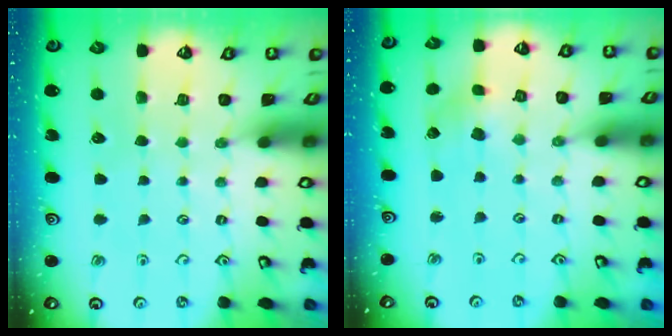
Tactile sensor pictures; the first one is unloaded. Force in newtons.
{"total": 2.2, "press": 2.1, "slide": 0.6}